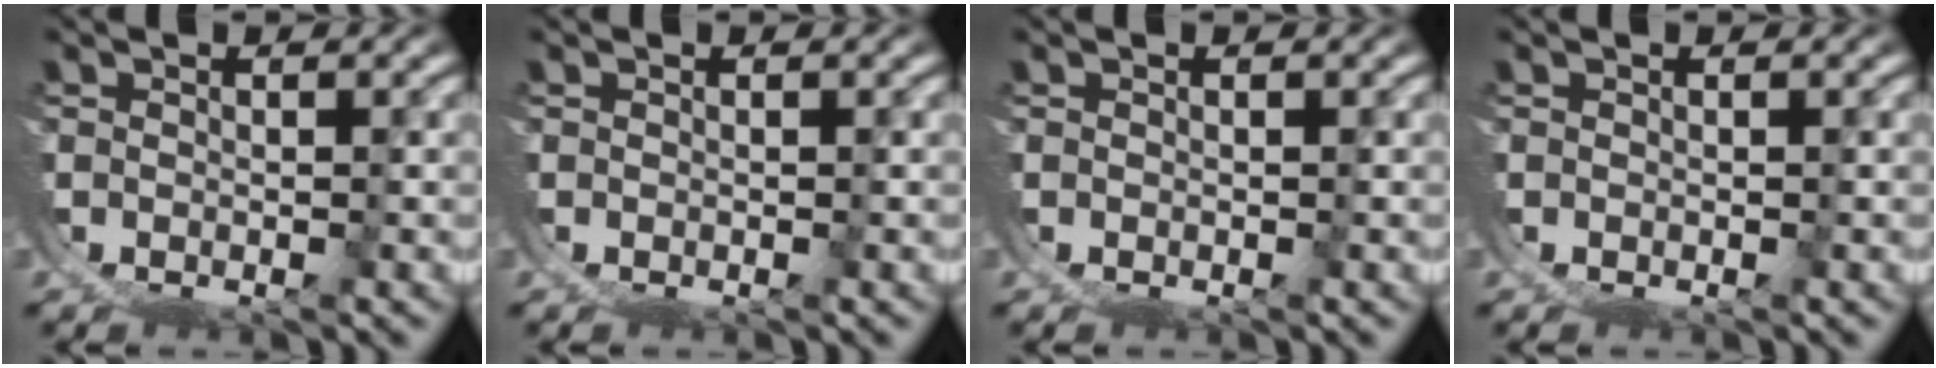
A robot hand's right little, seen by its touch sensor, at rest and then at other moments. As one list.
[{"total": 0.0}, {"total": 0.0}, {"total": 0.0}]